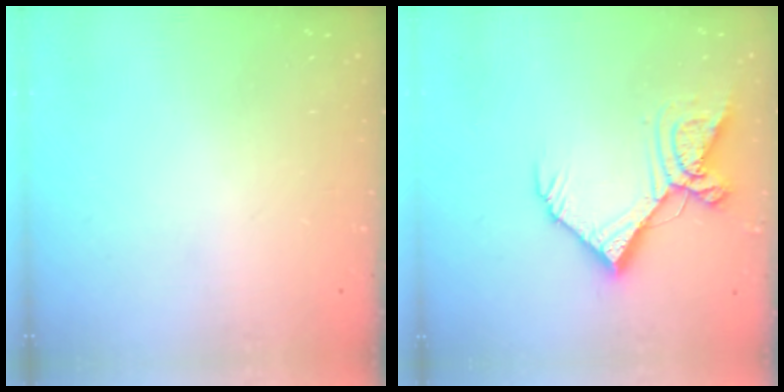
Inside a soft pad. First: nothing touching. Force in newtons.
{"total": 15.5, "press": 15.4, "slide": 1.7}